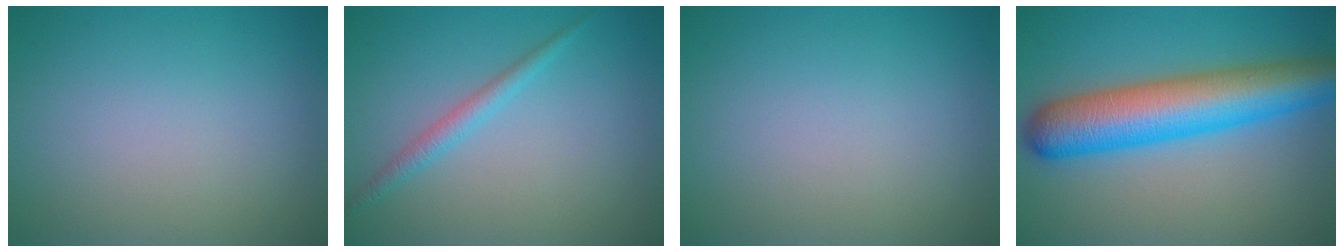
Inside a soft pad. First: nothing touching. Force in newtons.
{"total": 1.6, "press": 1.6, "slide": 0.1}
{"total": 0.0}
{"total": 9.6, "press": 9.6, "slide": 0.3}